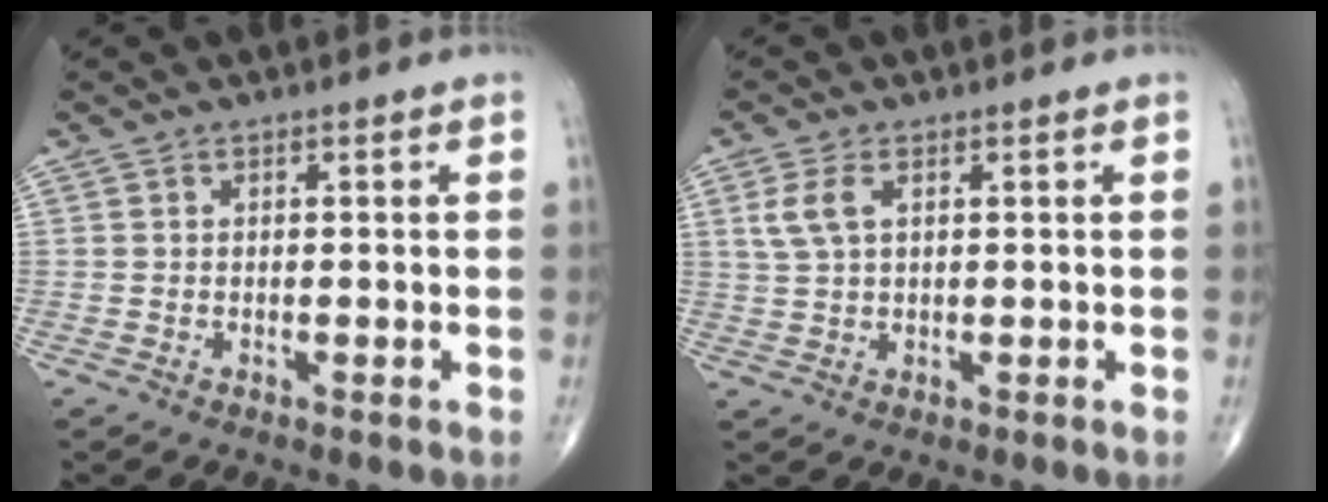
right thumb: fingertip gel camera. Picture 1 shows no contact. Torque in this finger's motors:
{"motor_torque": [-0.29, 0.31, 0.17, -0.03, 0.07]}